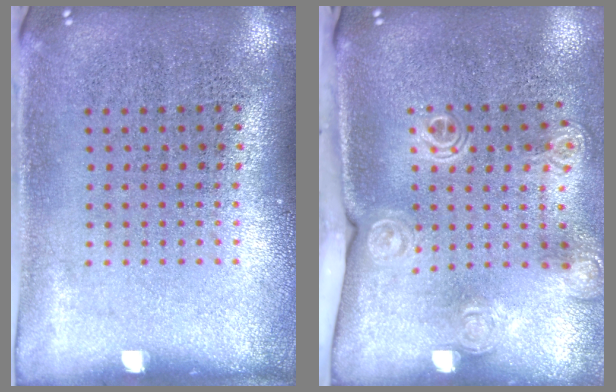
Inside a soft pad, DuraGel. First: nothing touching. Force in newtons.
{"total": 1.9, "press": 1.5, "slide": 1.3}